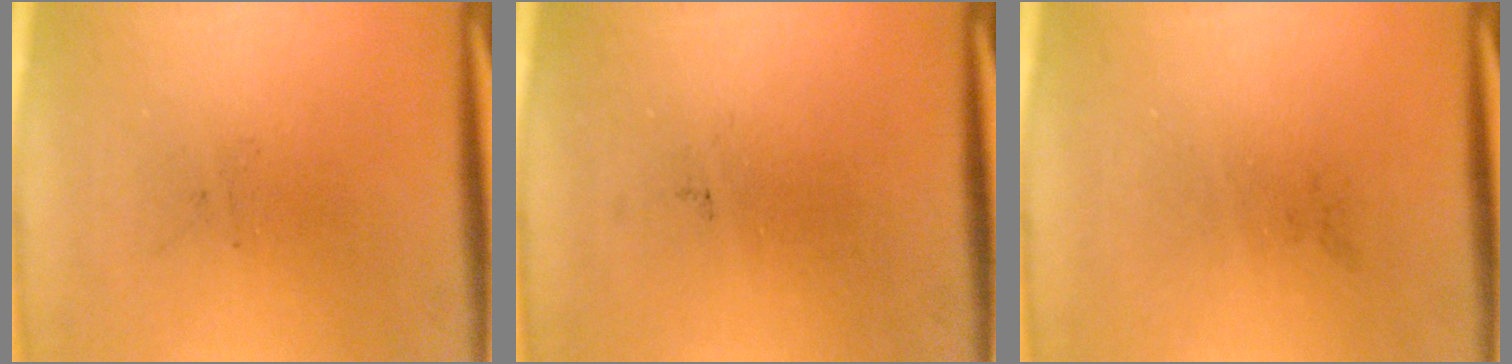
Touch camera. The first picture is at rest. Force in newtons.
{"total": 0.0}
{"total": 0.0}